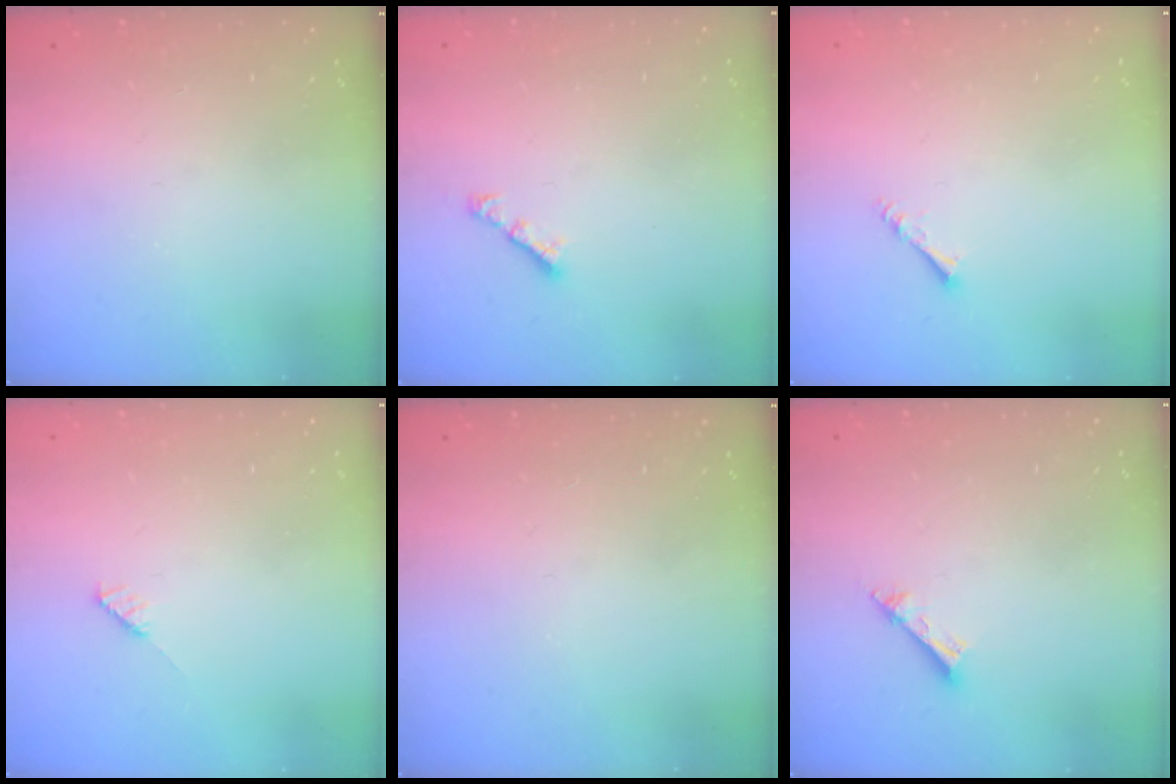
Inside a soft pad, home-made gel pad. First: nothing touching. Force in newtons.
{"total": 2.8, "press": 2.8, "slide": 0.7}
{"total": 1.8, "press": 1.8, "slide": 0.1}
{"total": 3.0, "press": 3.0, "slide": 0.2}
{"total": 0.0}
{"total": 3.2, "press": 3.2, "slide": 0.2}